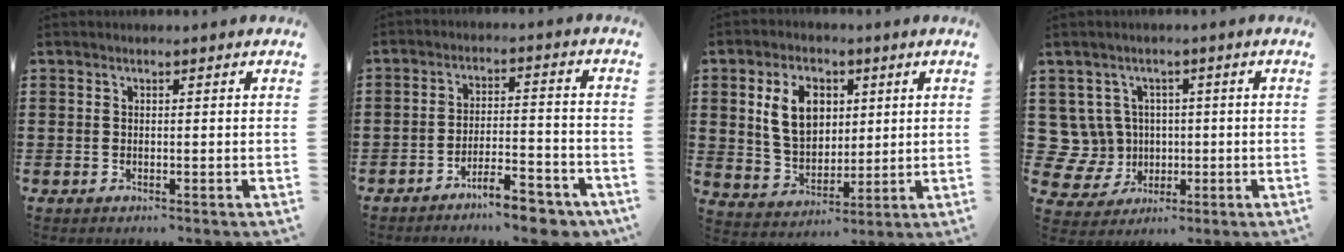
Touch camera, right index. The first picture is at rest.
{"total": 7.6, "force": [-6.7, 1.1, 3.4], "torque": [-0.046, 0.014, -0.123]}
{"total": 9.1, "force": [2.3, 6.4, 6.0], "torque": [-0.136, 0.010, 0.035]}
{"total": 6.9, "force": [0.6, 6.6, 1.8], "torque": [-0.095, 0.002, 0.012]}